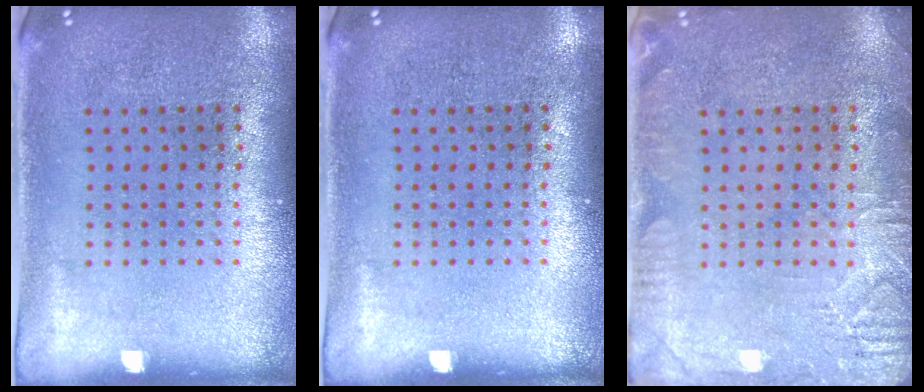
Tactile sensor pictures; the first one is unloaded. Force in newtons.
{"total": 0.0}
{"total": 3.1, "press": 3.1, "slide": 0.4}